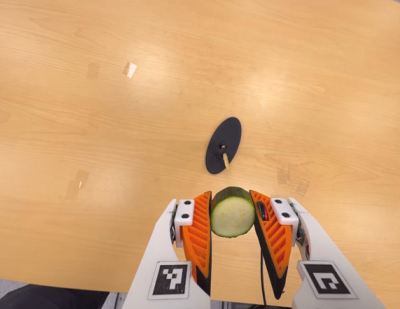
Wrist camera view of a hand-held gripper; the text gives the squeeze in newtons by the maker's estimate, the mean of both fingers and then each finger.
{"total": 9.9, "left": 9.4, "right": 10.3}